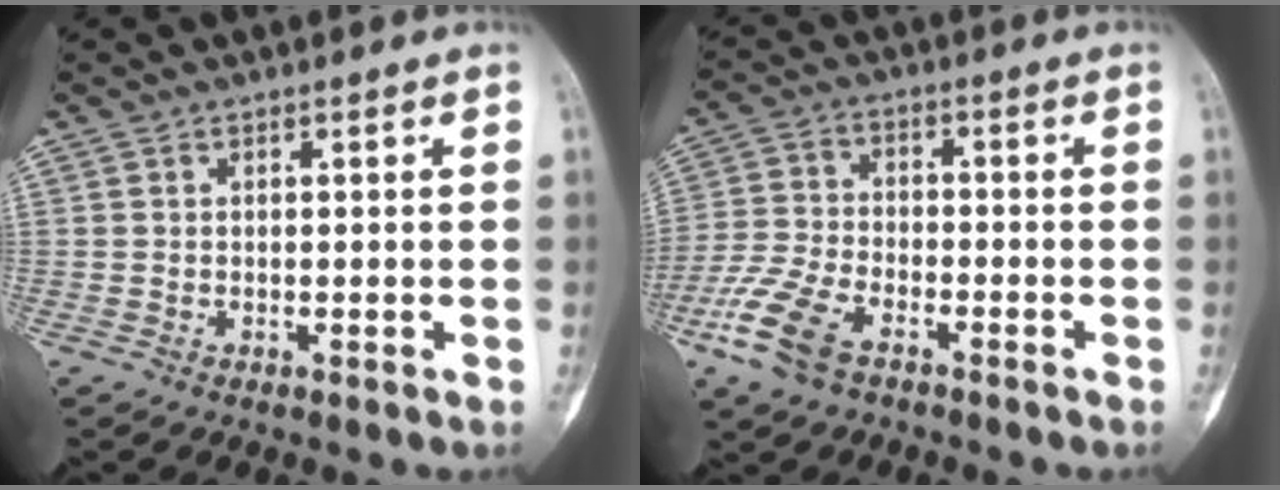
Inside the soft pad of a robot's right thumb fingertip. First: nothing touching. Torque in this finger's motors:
{"motor_torque": [0.00, 0.31, 1.08, -0.44, 0.09]}